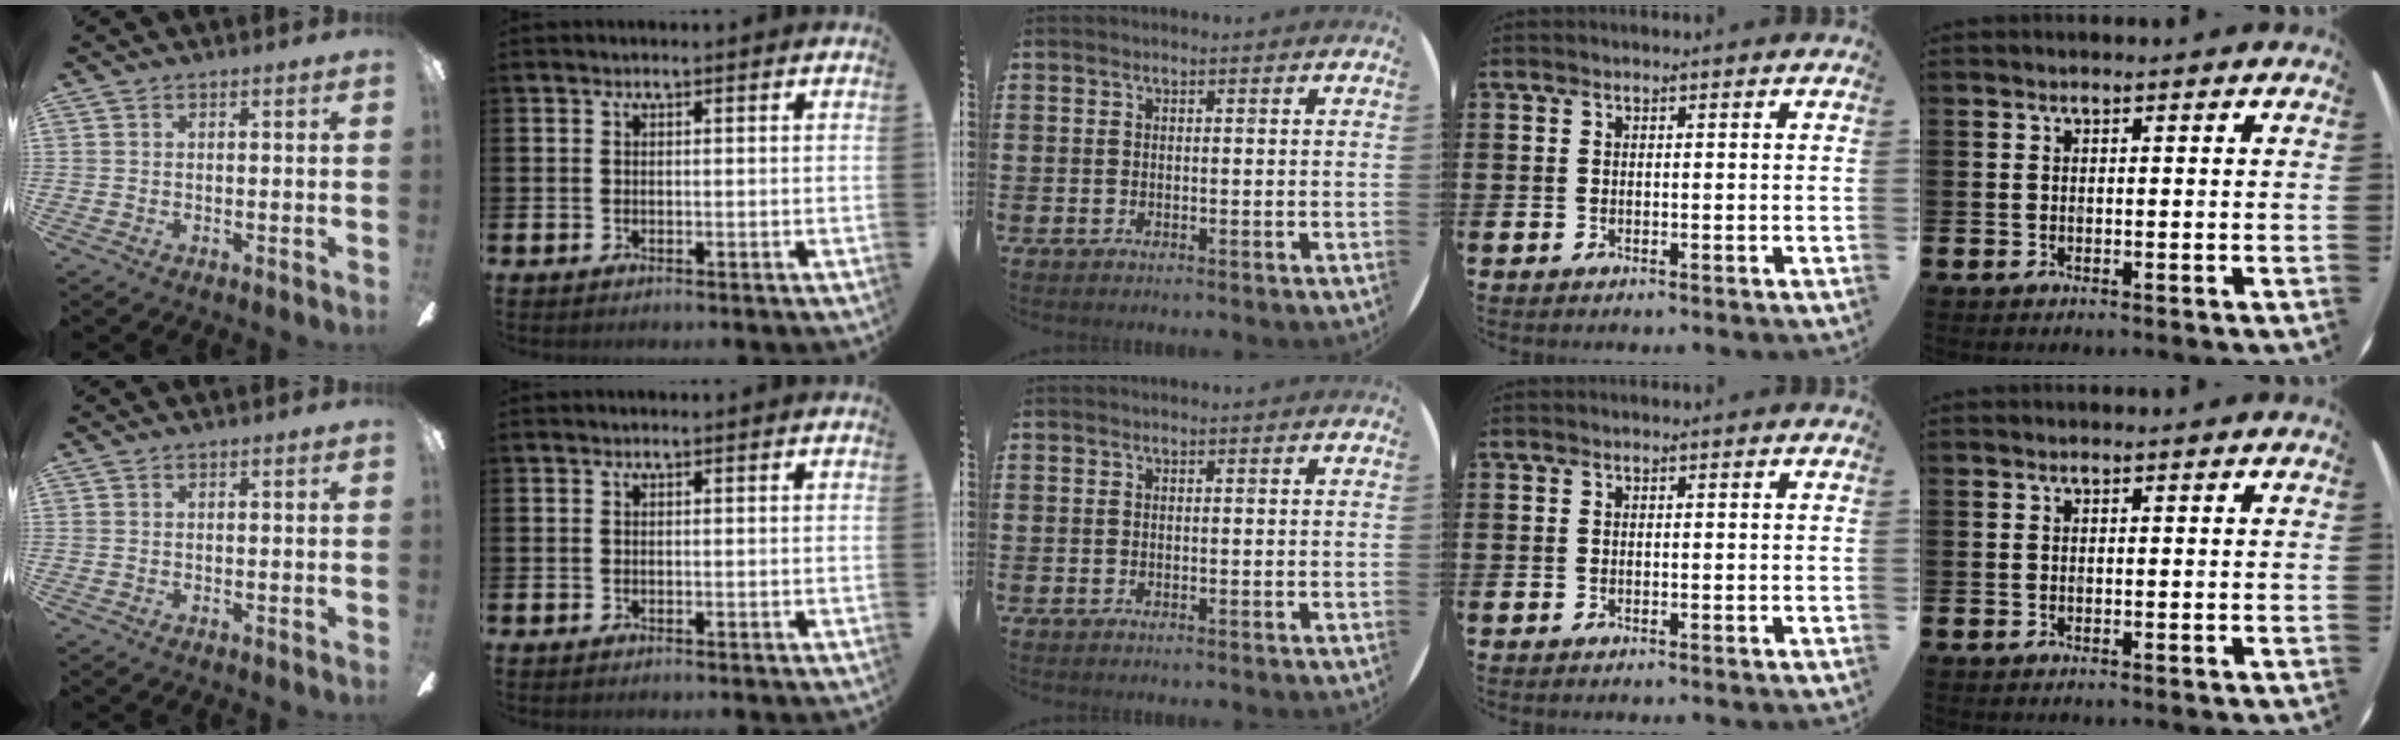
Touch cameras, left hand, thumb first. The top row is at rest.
{}